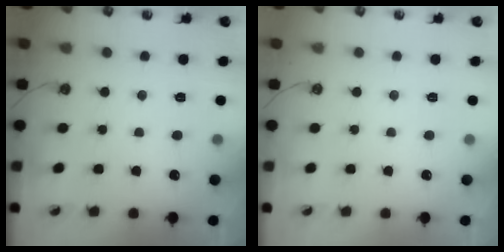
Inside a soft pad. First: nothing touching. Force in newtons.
{"total": 0.0}